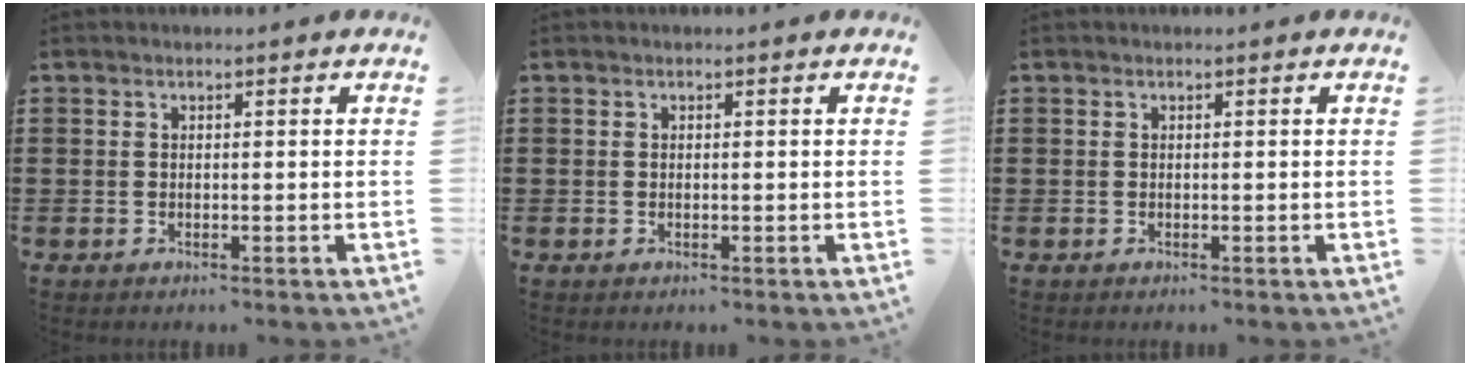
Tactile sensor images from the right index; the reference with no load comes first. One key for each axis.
{"total": 0.0}
{"total": 0.0}